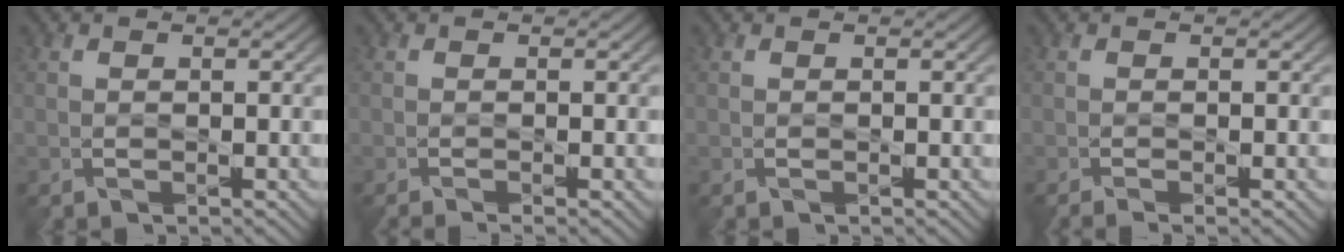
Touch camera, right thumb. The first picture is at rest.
{"total": 1.0, "force": [-0.6, -0.1, 0.8], "torque": [-0.017, -0.006, -0.013]}
{"total": 0.0}
{"total": 1.3, "force": [-0.7, 0.1, 1.1], "torque": [-0.026, -0.006, -0.016]}